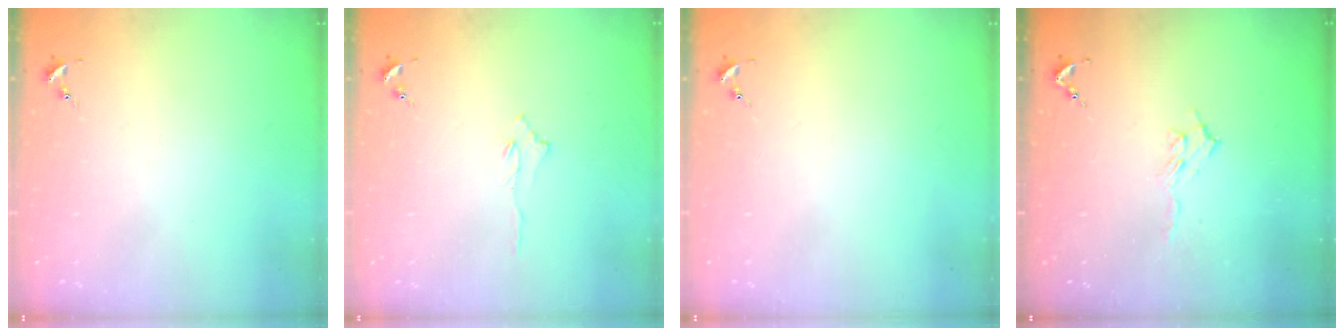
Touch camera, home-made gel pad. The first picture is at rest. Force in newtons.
{"total": 3.0, "press": 3.0, "slide": 0.5}
{"total": 0.0}
{"total": 5.6, "press": 5.6, "slide": 0.8}